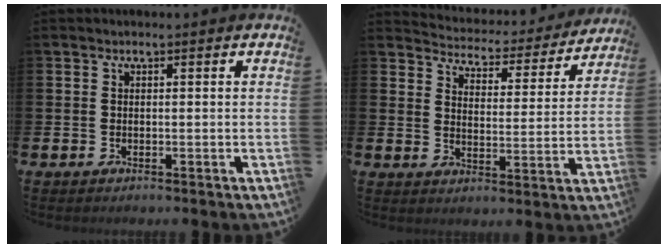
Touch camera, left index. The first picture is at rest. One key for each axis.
{"total": 4.7, "fx": 4.6, "fy": 1.0, "fz": 0.4, "tx": -0.032, "ty": -0.044, "tz": 0.074}